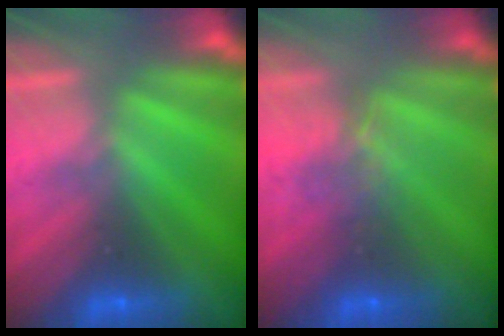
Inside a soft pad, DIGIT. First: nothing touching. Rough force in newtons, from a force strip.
{"total": 3.9}